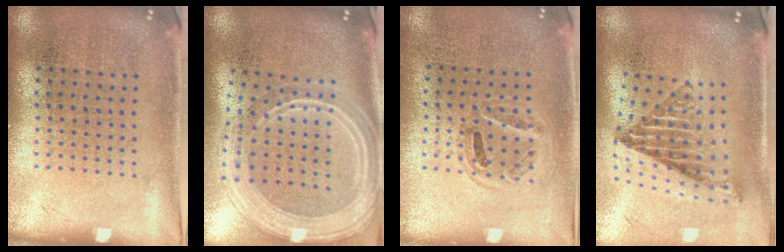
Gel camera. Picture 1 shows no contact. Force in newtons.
{"total": 3.1, "press": 2.5, "slide": 1.8}
{"total": 0.9, "press": 0.9, "slide": 0.3}
{"total": 1.6, "press": 1.3, "slide": 1.0}